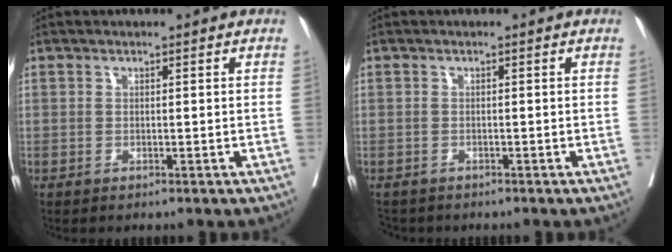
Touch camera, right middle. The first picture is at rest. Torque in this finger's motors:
{"motor_torque": [0.18, -0.17, 0.00, 0.00]}